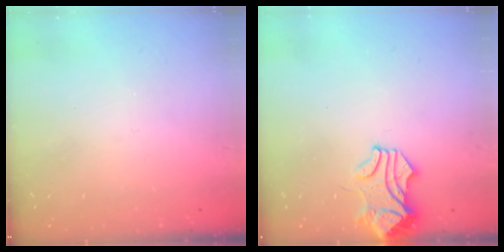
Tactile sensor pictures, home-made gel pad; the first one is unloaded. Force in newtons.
{"total": 1.9, "press": 1.8, "slide": 0.8}